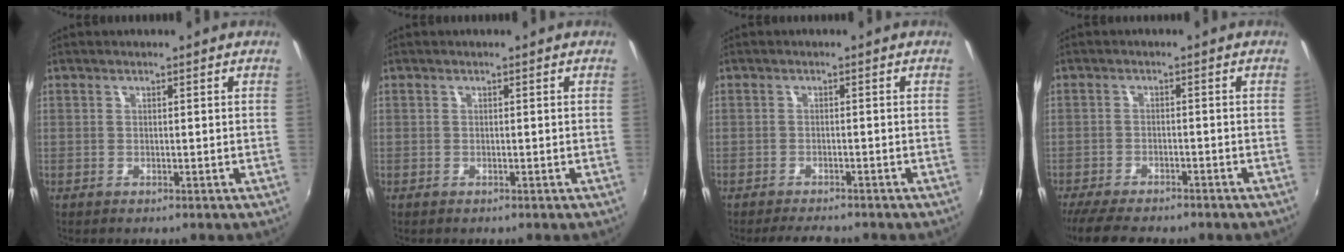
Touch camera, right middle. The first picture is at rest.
{"total": 0.6, "force": [0.4, -0.3, -0.3], "torque": [0.009, 0.001, 0.006]}
{"total": 4.5, "force": [-4.1, 0.9, 1.7], "torque": [-0.043, -0.011, -0.062]}
{"total": 9.9, "force": [-8.4, 2.4, 4.6], "torque": [-0.109, -0.029, -0.137]}